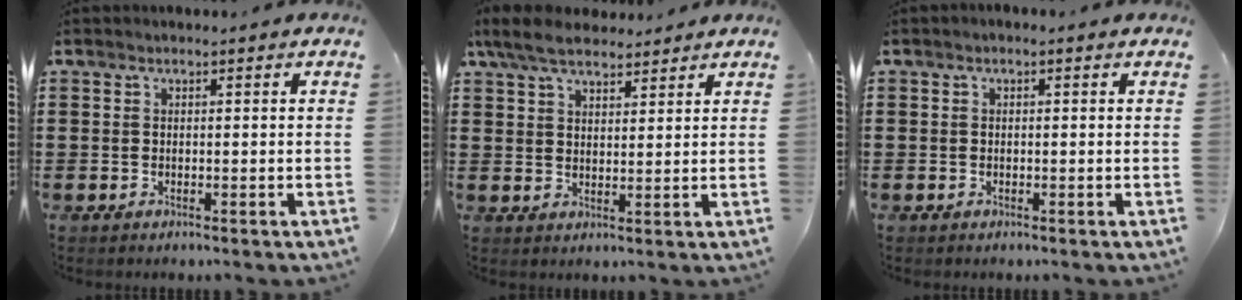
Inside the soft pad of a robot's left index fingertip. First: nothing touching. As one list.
[{"total": 6.3, "force": [5.1, 2.3, 2.8], "torque": [-0.071, -0.003, 0.098]}, {"total": 0.6, "force": [-0.2, 0.5, 0.2], "torque": [-0.005, 0.002, -0.005]}]